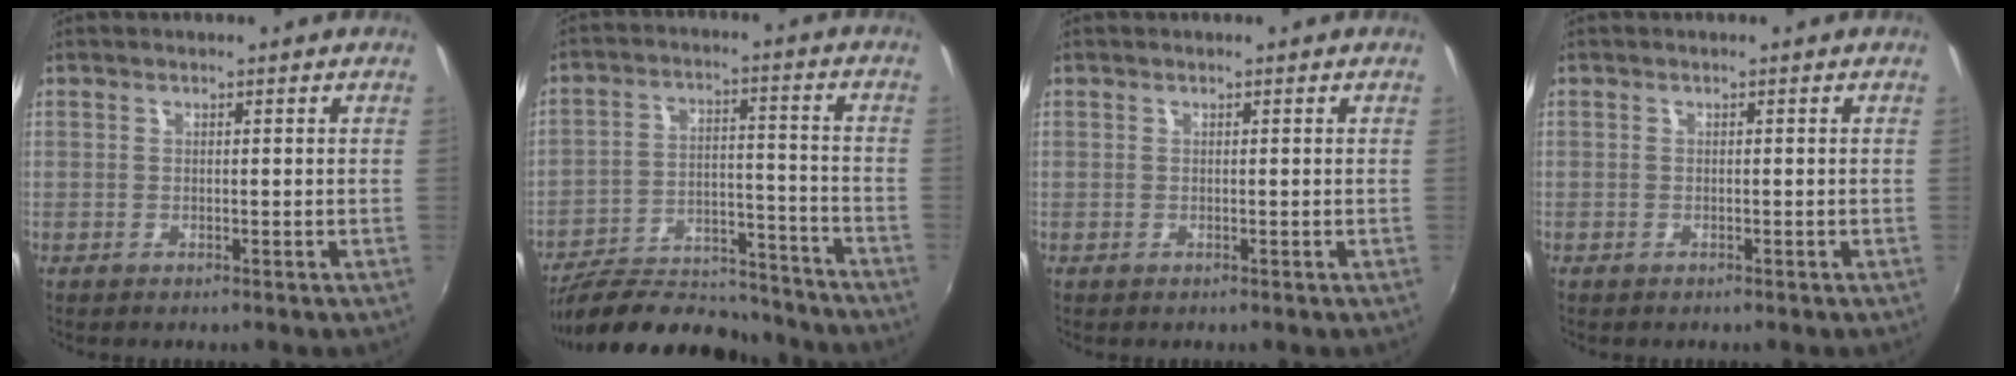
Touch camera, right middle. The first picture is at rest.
{"total": 21.8, "force": [-19.2, 6.5, 8.0], "torque": [-0.149, 0.015, -0.271]}
{"total": 0.0}
{"total": 0.0}